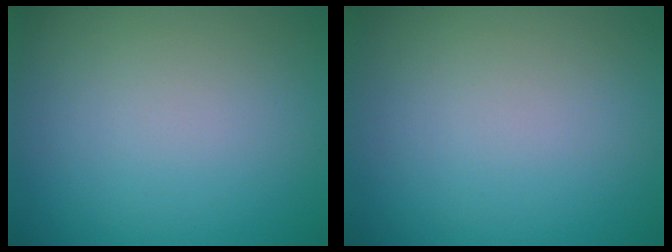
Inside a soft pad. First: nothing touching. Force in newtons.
{"total": 0.0}